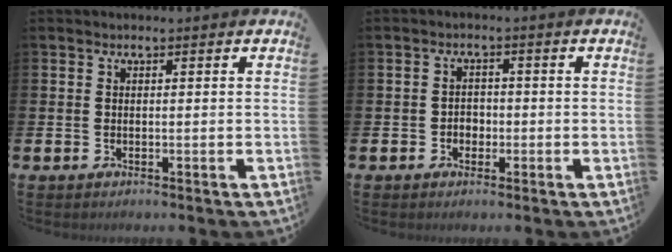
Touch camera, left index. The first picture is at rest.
{"total": 2.0, "force": [-0.8, 1.7, 0.7], "torque": [-0.007, 0.001, -0.021]}